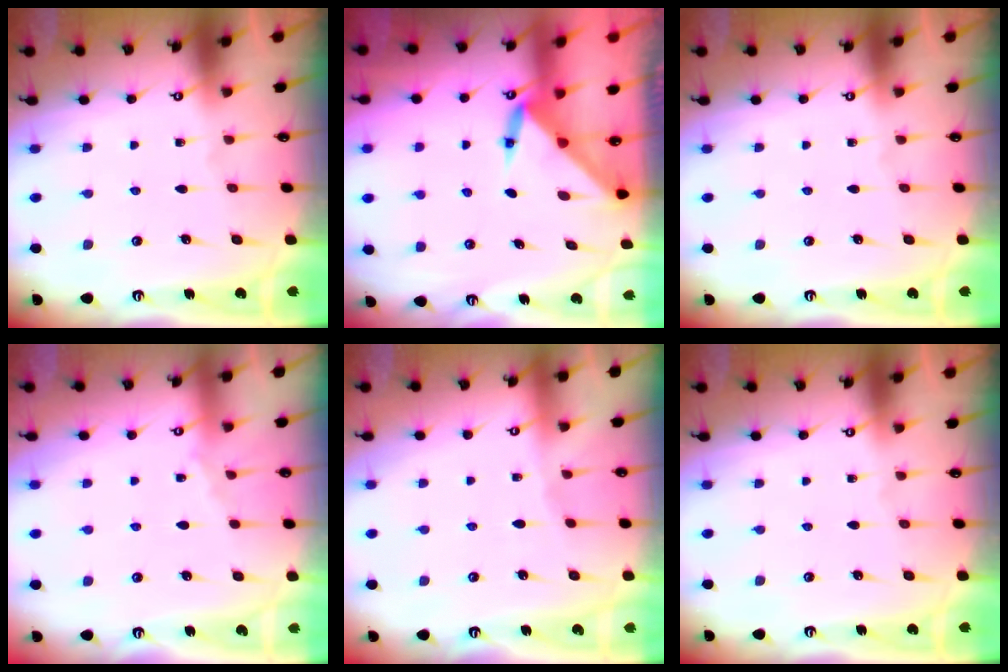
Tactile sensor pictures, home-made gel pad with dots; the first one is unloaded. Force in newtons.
{"total": 3.5, "press": 3.5, "slide": 0.2}
{"total": 0.0}
{"total": 2.8, "press": 2.8, "slide": 0.5}
{"total": 2.4, "press": 2.3, "slide": 0.5}
{"total": 0.0}